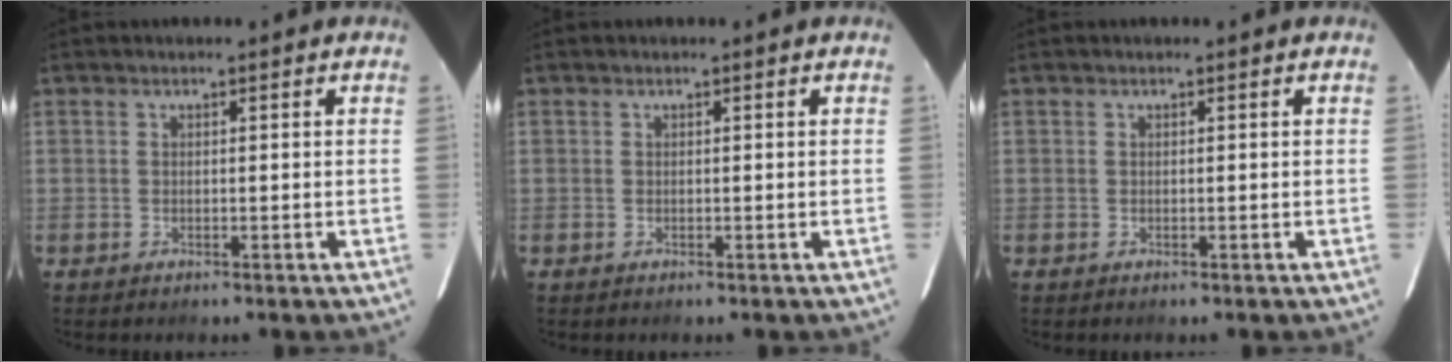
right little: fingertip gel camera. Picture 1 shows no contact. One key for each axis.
{"total": 0.0}
{"total": 0.0}